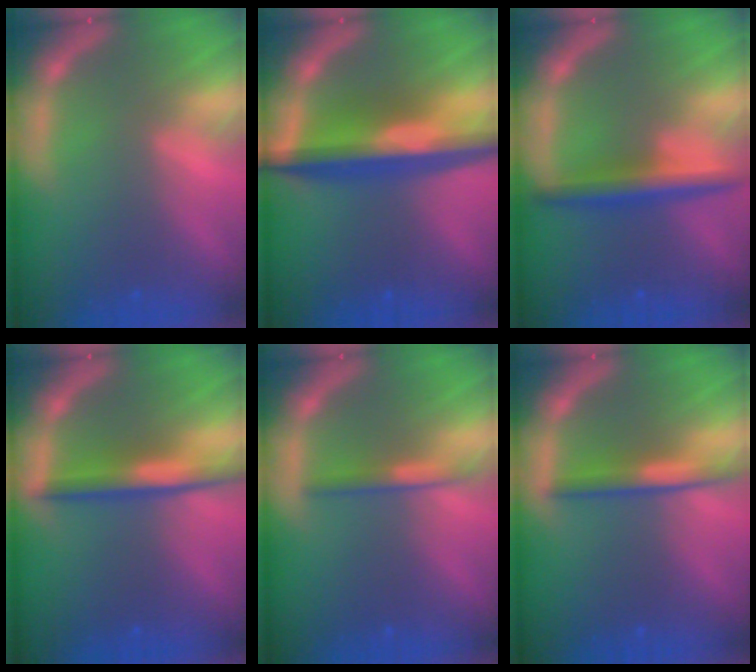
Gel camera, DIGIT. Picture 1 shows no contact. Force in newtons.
{"total": 8.1}
{"total": 4.0}
{"total": 4.0}
{"total": 2.0}
{"total": 3.0}